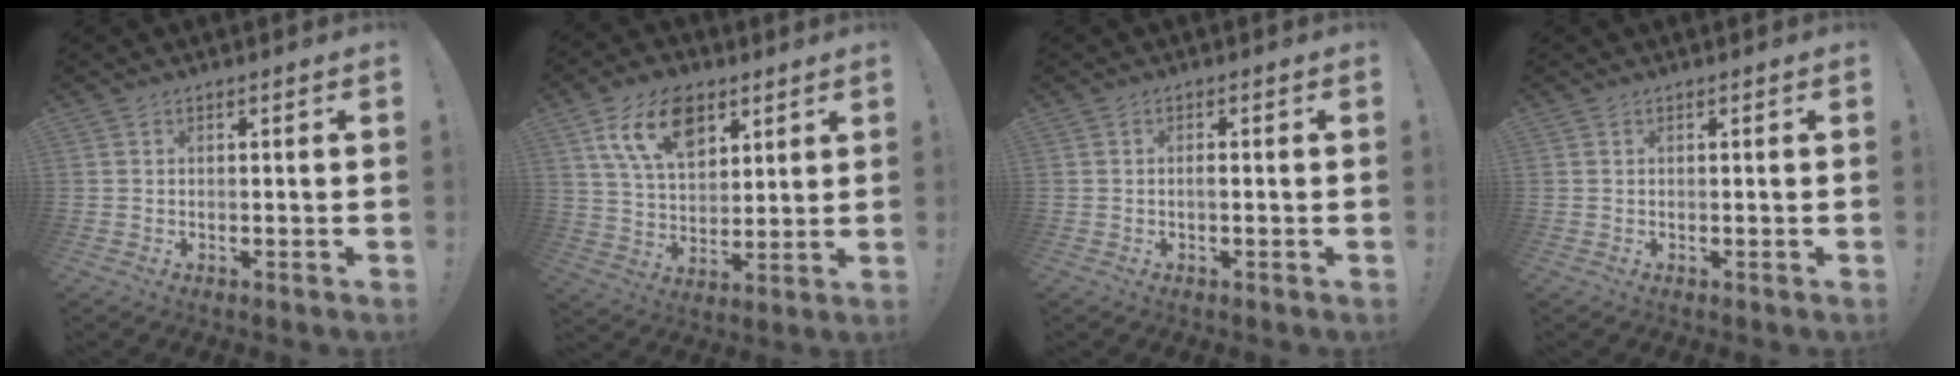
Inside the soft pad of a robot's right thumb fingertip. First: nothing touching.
{"total": 15.6, "force": [8.0, 9.5, 9.4], "torque": [-0.152, -0.026, 0.151]}
{"total": 1.0, "force": [-0.4, 0.1, 0.9], "torque": [-0.017, 0.002, -0.009]}
{"total": 0.0}